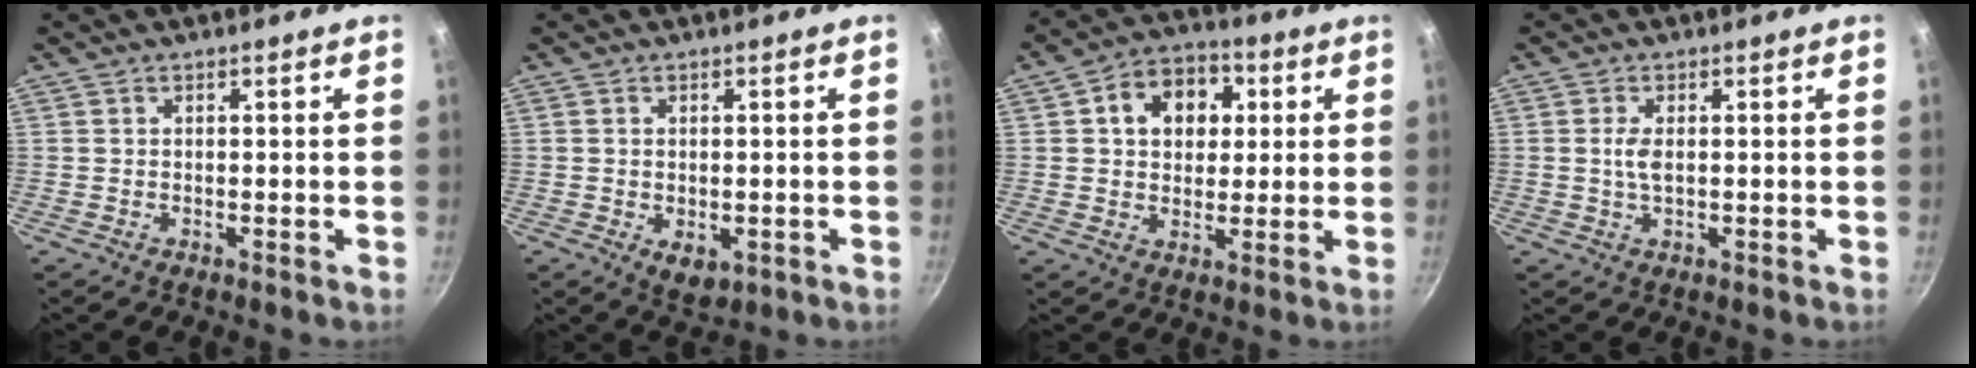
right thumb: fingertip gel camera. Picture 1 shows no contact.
{"total": 4.6, "force": [-1.1, 2.9, 3.5], "torque": [-0.047, -0.010, -0.009]}
{"total": 11.4, "force": [3.0, 8.7, 6.7], "torque": [-0.070, 0.011, 0.034]}
{"total": 2.7, "force": [0.2, 1.2, 2.4], "torque": [-0.052, 0.001, 0.003]}